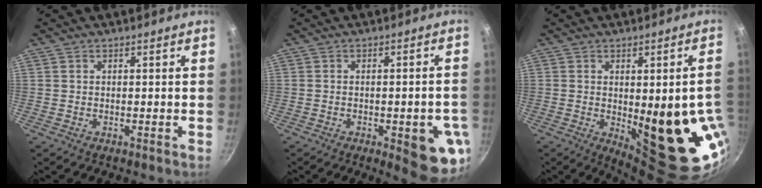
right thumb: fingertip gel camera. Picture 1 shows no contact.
{"total": 11.4, "force": [-3.5, 3.6, 10.2], "torque": [-0.098, 0.008, -0.040]}
{"total": 19.5, "force": [-2.5, 6.8, 18.1], "torque": [-0.206, -0.025, -0.012]}